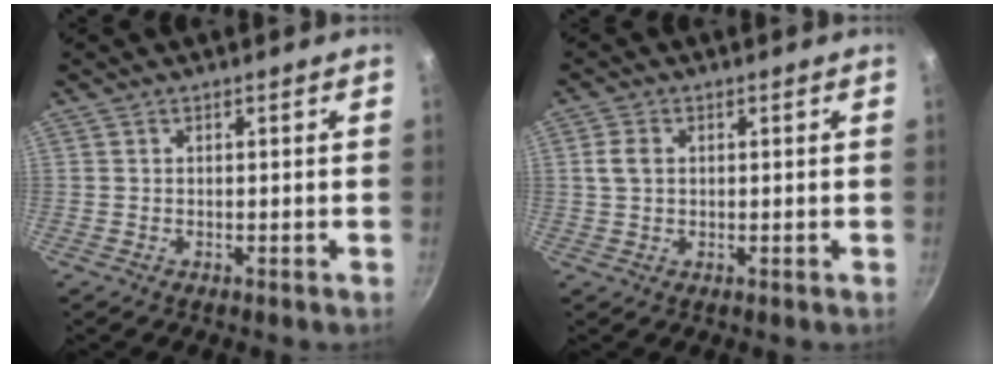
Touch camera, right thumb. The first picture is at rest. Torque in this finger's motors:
{"motor_torque": [0.16, 0.15, 0.45, 0.42, 0.10]}